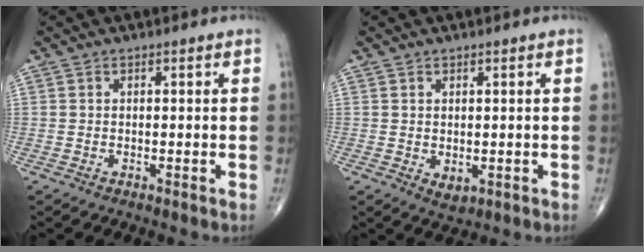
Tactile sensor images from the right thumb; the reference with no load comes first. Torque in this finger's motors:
{"motor_torque": [-0.29, 0.16, 0.16, 0.34, 0.06]}